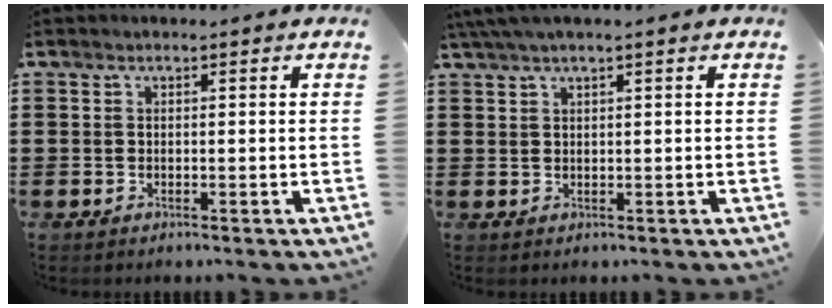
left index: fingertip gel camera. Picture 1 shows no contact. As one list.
[{"total": 2.1, "force": [1.4, 0.0, 1.6], "torque": [-0.032, 0.001, 0.026]}]